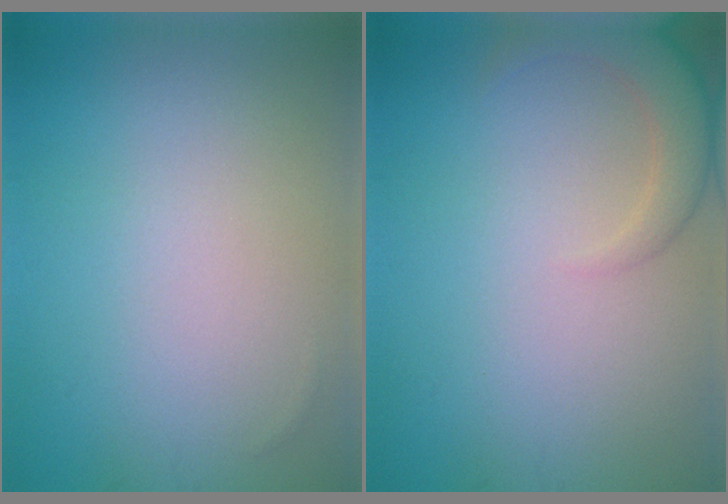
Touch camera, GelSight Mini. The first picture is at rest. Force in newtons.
{"total": 3.3, "press": 3.3, "slide": 0.3}